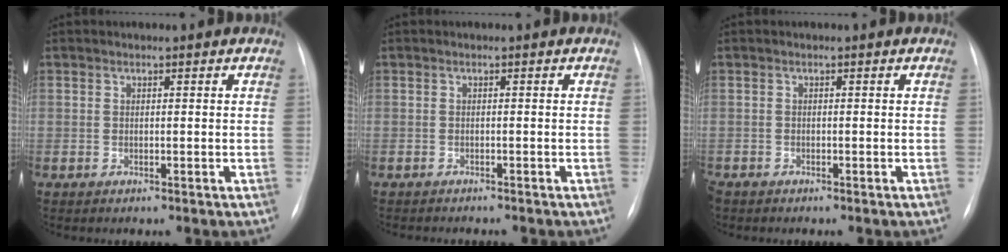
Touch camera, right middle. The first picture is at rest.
{"total": 4.2, "force": [-3.8, 0.7, 1.7], "torque": [-0.022, -0.008, -0.043]}
{"total": 1.2, "force": [-1.0, 0.6, 0.4], "torque": [-0.009, -0.001, -0.016]}